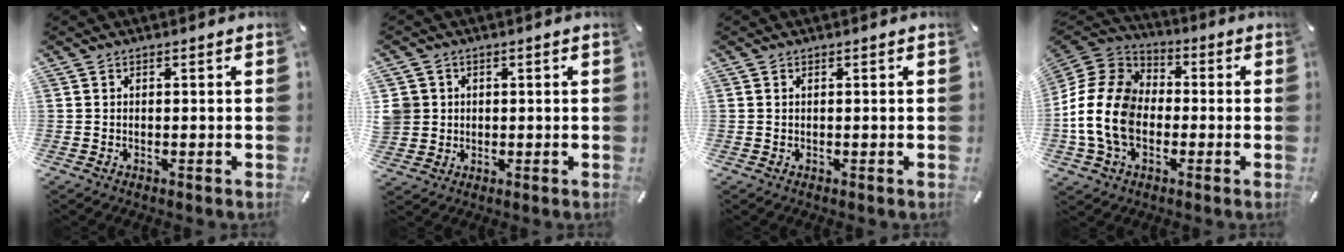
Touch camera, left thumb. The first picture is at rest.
{"total": 4.9, "force": [1.0, 4.8, 0.4], "torque": [-0.026, 0.006, 0.021]}
{"total": 0.0}
{"total": 15.9, "force": [-3.6, 12.6, 9.0], "torque": [-0.221, 0.033, -0.069]}